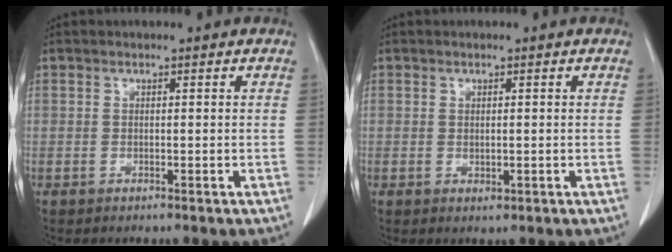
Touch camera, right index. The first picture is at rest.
{"total": 0.9, "force": [0.0, 0.5, 0.8], "torque": [-0.011, -0.004, 0.006]}